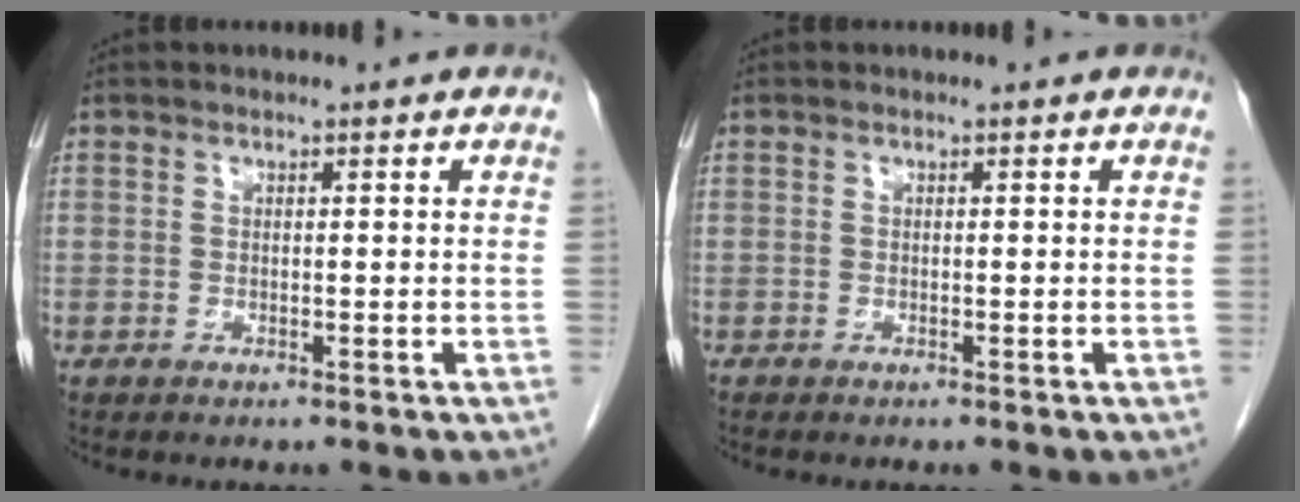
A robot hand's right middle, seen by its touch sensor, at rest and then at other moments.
{"total": 0.0}